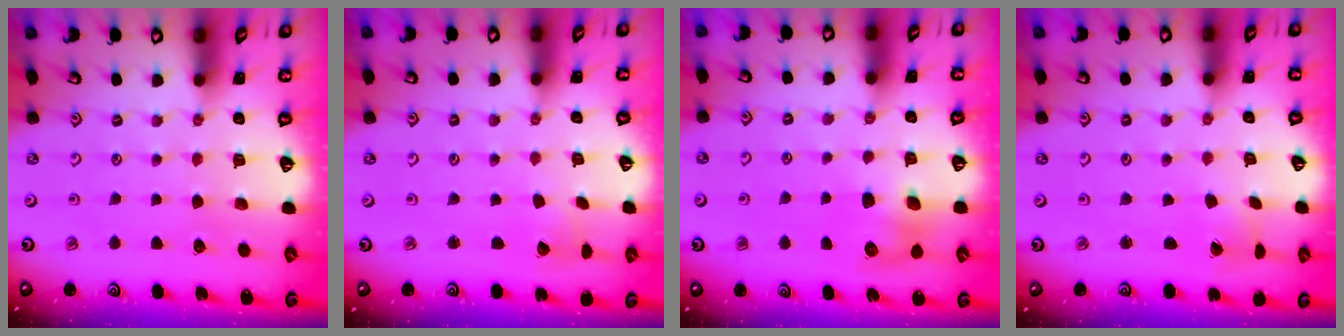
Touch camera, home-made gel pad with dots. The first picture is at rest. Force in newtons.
{"total": 2.0, "press": 2.0, "slide": 0.3}
{"total": 9.0, "press": 9.0, "slide": 0.9}
{"total": 1.4, "press": 1.4, "slide": 0.3}